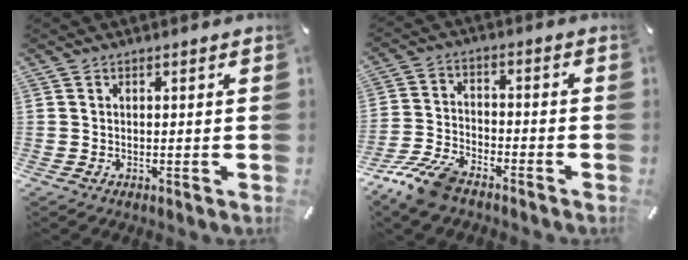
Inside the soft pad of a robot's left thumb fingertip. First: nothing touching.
{"total": 10.4, "force": [-7.9, 4.2, 5.3], "torque": [-0.116, 0.032, -0.152]}